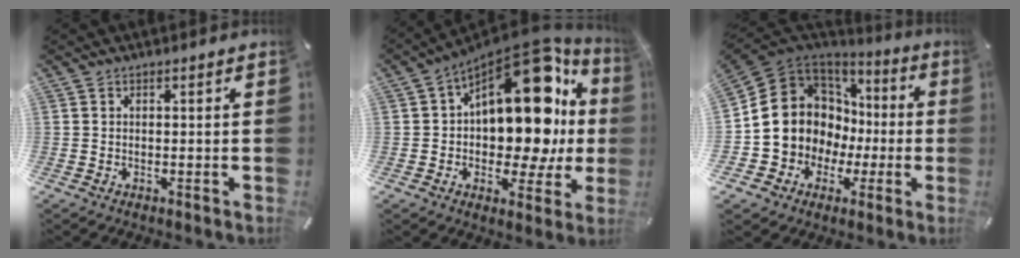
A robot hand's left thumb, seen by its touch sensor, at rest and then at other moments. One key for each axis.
{"total": 20.1, "fx": 6.4, "fy": 11.2, "fz": 15.5, "tx": -0.205, "ty": -0.061, "tz": 0.105}
{"total": 13.8, "fx": -0.1, "fy": 13.2, "fz": 3.8, "tx": -0.089, "ty": -0.020, "tz": 0.021}